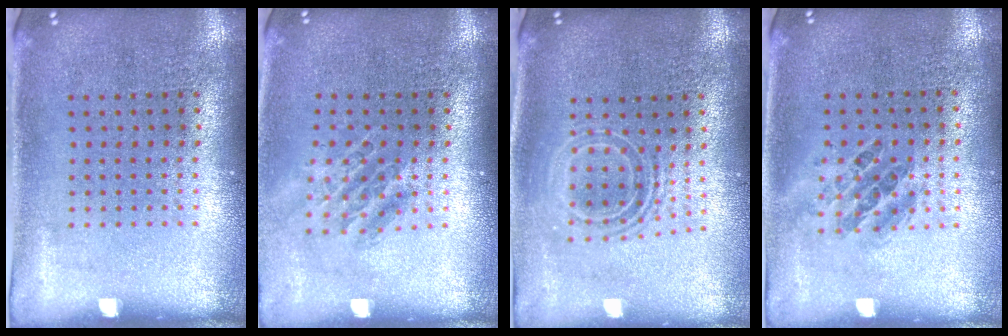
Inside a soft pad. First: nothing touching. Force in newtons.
{"total": 1.4, "press": 1.1, "slide": 0.9}
{"total": 1.7, "press": 1.2, "slide": 1.1}
{"total": 1.0, "press": 0.9, "slide": 0.4}